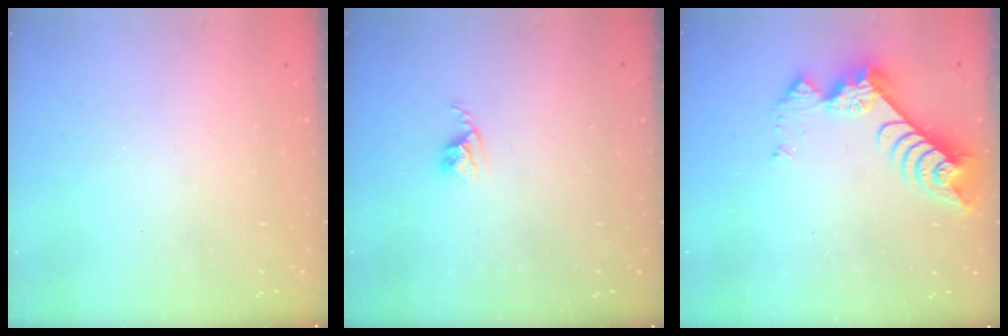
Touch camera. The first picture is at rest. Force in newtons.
{"total": 3.4, "press": 3.4, "slide": 0.4}
{"total": 8.6, "press": 8.6, "slide": 0.8}